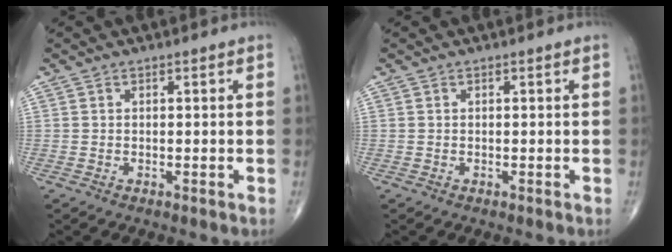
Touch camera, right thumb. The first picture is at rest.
{"total": 0.0}